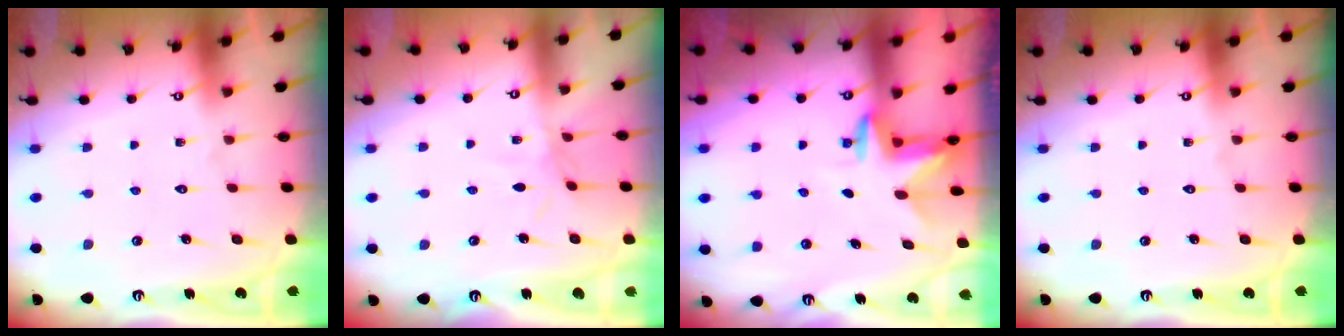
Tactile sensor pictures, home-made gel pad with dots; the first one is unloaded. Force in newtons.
{"total": 3.1, "press": 3.1, "slide": 0.3}
{"total": 2.6, "press": 2.6, "slide": 0.2}
{"total": 0.0}